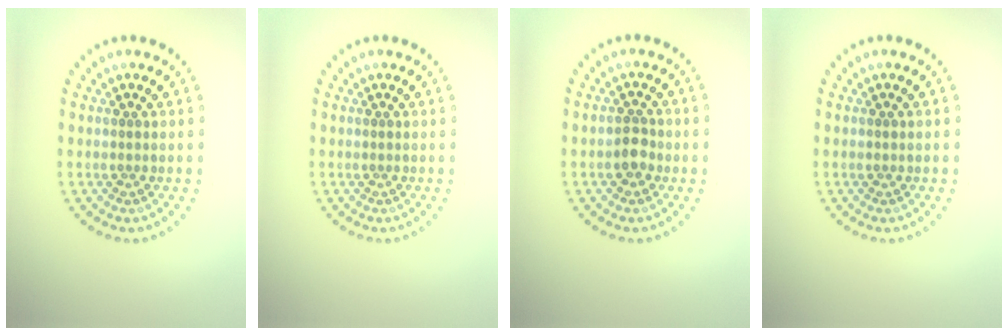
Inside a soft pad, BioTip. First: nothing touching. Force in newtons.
{"total": 0.0}
{"total": 1.9, "press": 1.9, "slide": 0.6}
{"total": 0.5, "press": 0.5, "slide": 0.0}